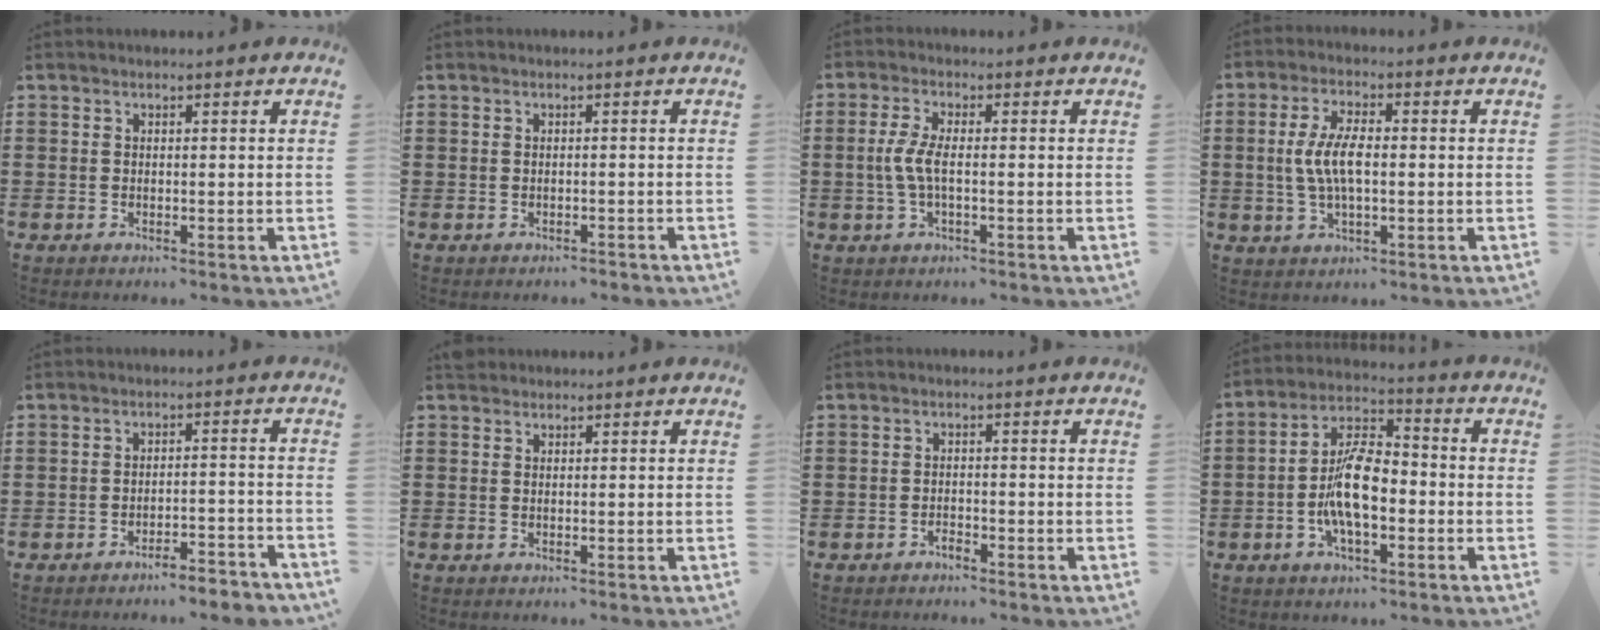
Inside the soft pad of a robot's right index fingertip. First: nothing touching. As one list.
[{"total": 0.7, "force": [-0.6, 0.3, 0.0], "torque": [0.000, 0.002, -0.013]}, {"total": 4.2, "force": [-0.5, 1.2, 4.0], "torque": [-0.102, -0.007, -0.019]}, {"total": 6.6, "force": [-0.1, 2.5, 6.1], "torque": [-0.140, -0.003, -0.013]}, {"total": 3.4, "force": [-3.3, 0.0, 0.7], "torque": [-0.015, 0.000, -0.069]}, {"total": 0.9, "force": [0.8, 0.6, -0.1], "torque": [0.000, 0.003, 0.015]}, {"total": 1.2, "force": [-1.1, 0.2, 0.4], "torque": [-0.012, -0.002, -0.022]}, {"total": 9.8, "force": [-2.3, 4.3, 8.5], "torque": [-0.177, 0.003, -0.045]}]